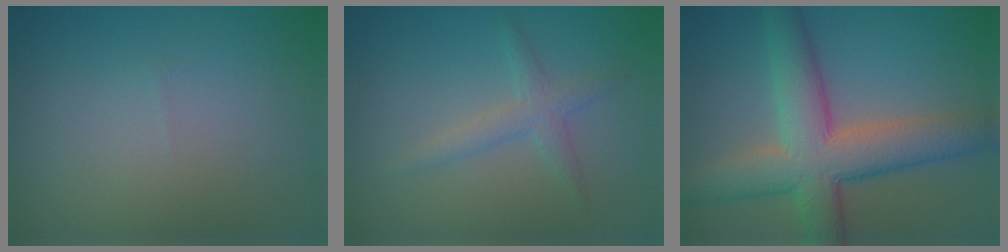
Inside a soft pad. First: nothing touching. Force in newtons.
{"total": 1.9, "press": 1.9, "slide": 0.1}
{"total": 8.5, "press": 8.5, "slide": 0.3}